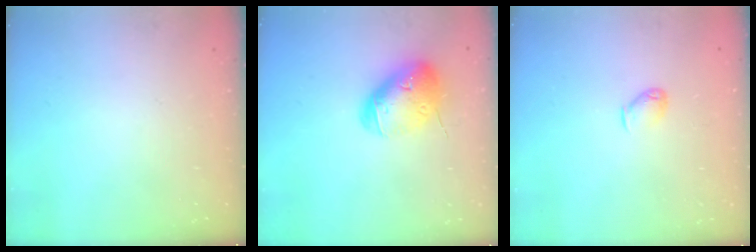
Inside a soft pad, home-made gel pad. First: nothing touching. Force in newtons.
{"total": 17.1, "press": 16.9, "slide": 2.6}
{"total": 3.7, "press": 3.7, "slide": 0.7}